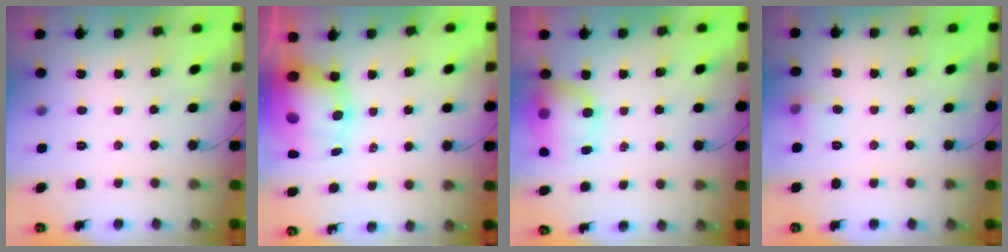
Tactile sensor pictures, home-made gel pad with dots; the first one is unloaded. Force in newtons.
{"total": 11.8, "press": 11.3, "slide": 3.2}
{"total": 7.5, "press": 7.3, "slide": 1.7}
{"total": 6.5, "press": 5.9, "slide": 2.7}